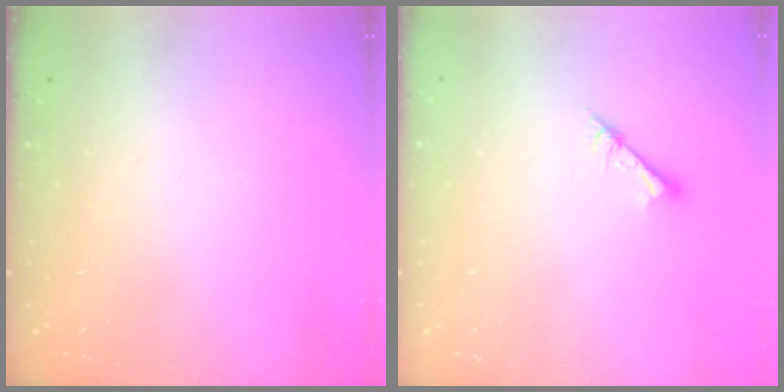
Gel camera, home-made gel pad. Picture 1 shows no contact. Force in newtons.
{"total": 1.5, "press": 1.5, "slide": 0.1}